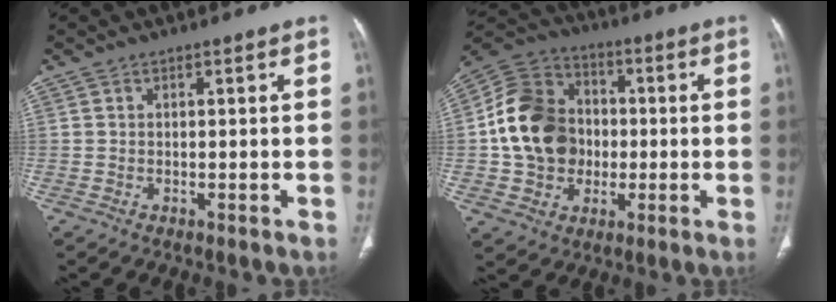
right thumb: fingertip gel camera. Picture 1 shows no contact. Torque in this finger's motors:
{"motor_torque": [1.39, 1.64, 0.23, -0.09, 0.10]}